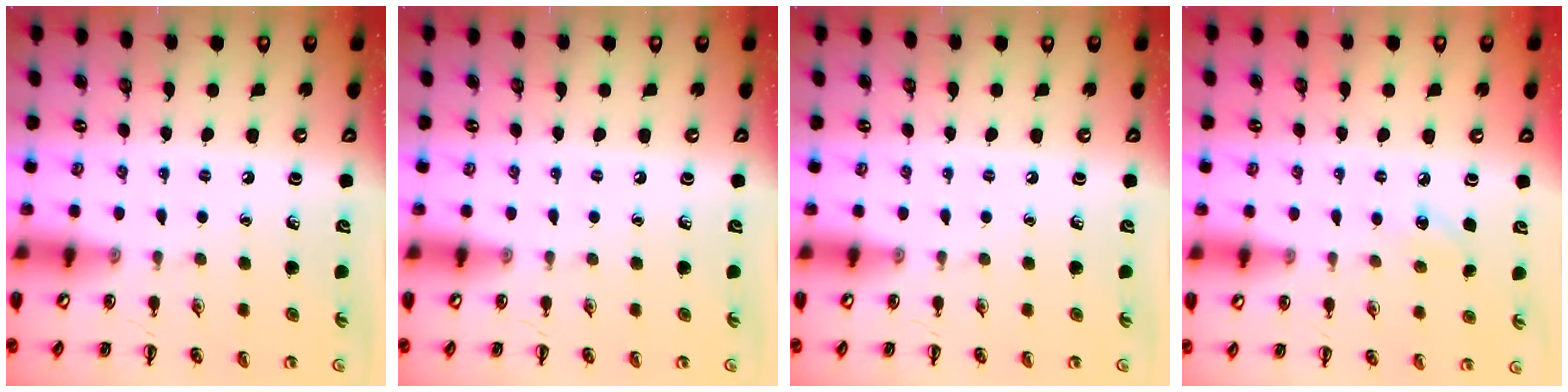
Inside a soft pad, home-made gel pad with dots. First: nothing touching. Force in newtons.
{"total": 0.0}
{"total": 0.0}
{"total": 6.0, "press": 5.8, "slide": 1.8}